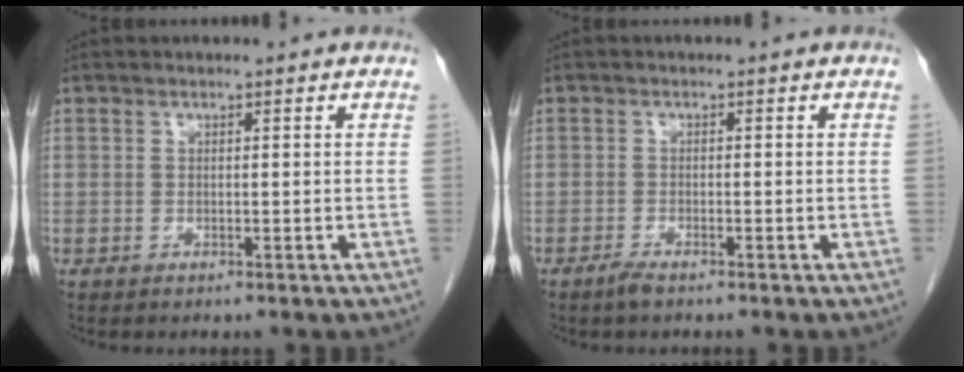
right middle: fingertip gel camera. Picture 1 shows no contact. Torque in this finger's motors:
{"motor_torque": [-0.03, -0.12, 0.01, 0.01]}